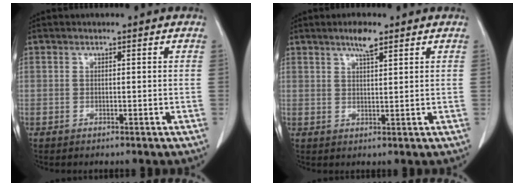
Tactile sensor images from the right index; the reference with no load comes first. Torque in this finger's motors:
{"motor_torque": [0.30, 0.28, 0.01, 0.04]}